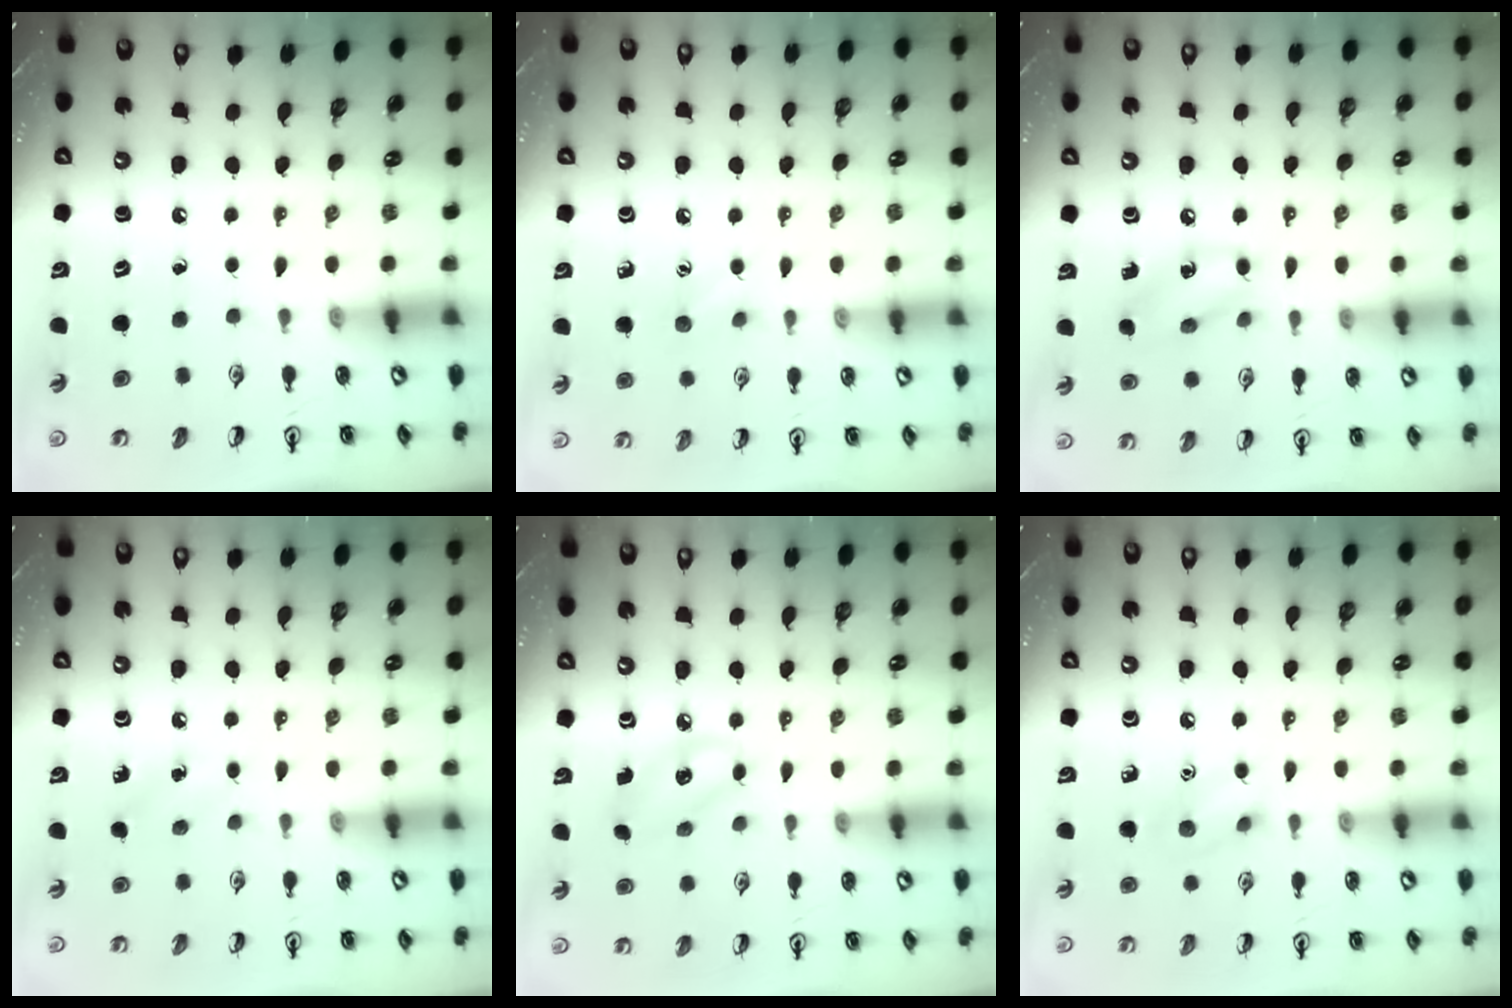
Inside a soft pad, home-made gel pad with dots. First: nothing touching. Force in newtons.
{"total": 5.3, "press": 5.1, "slide": 1.6}
{"total": 7.8, "press": 7.8, "slide": 0.6}
{"total": 5.4, "press": 5.2, "slide": 1.5}
{"total": 5.4, "press": 5.3, "slide": 0.8}
{"total": 7.7, "press": 7.5, "slide": 1.8}